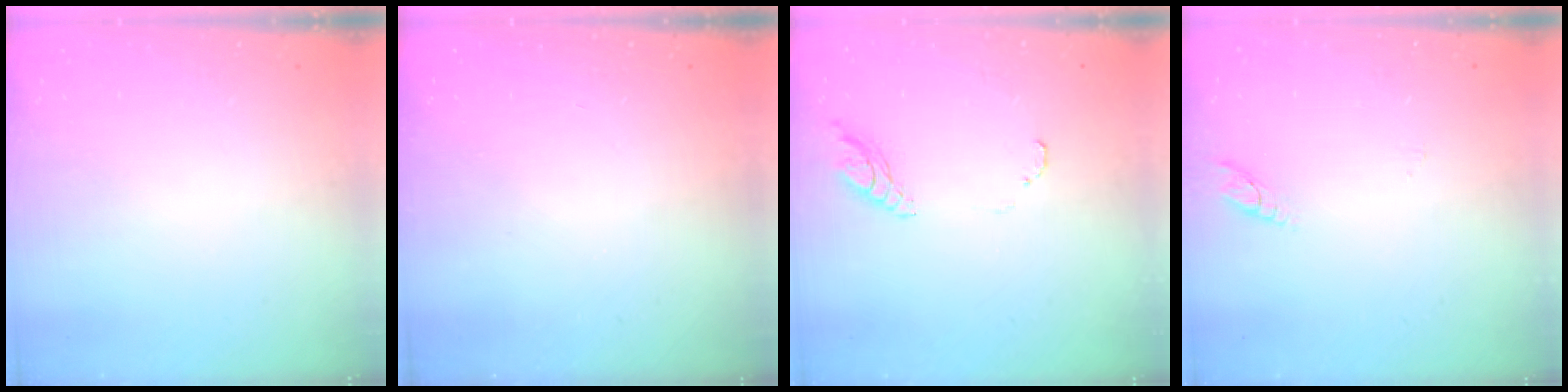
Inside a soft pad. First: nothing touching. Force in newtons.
{"total": 0.0}
{"total": 8.1, "press": 8.1, "slide": 0.7}
{"total": 2.8, "press": 2.8, "slide": 0.3}